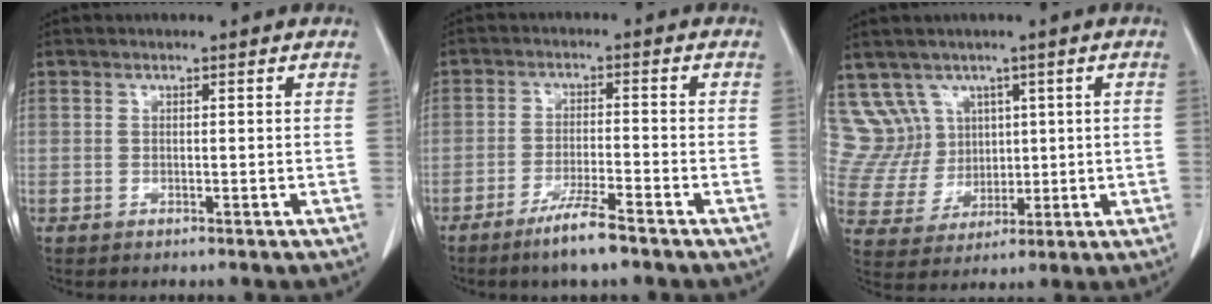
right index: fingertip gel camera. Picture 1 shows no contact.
{"total": 5.7, "force": [-4.2, 0.0, 3.9], "torque": [-0.075, -0.011, -0.079]}
{"total": 9.1, "force": [4.8, 7.7, 0.5], "torque": [-0.020, 0.043, 0.110]}